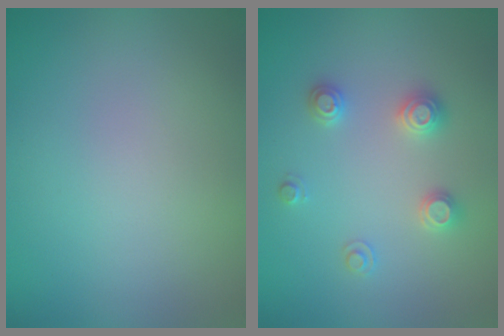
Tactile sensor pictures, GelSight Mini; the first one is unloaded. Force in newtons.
{"total": 2.5, "press": 2.5, "slide": 0.3}